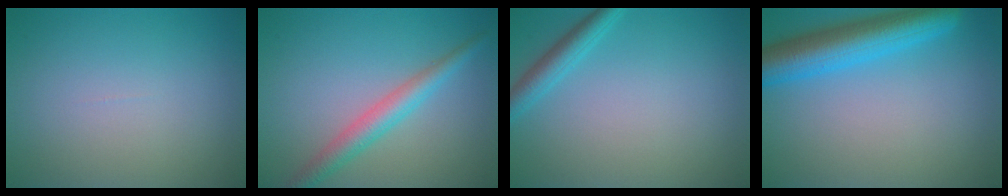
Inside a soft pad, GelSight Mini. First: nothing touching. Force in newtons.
{"total": 3.3, "press": 3.3, "slide": 0.1}
{"total": 2.3, "press": 2.3, "slide": 0.2}
{"total": 6.7, "press": 6.7, "slide": 0.2}